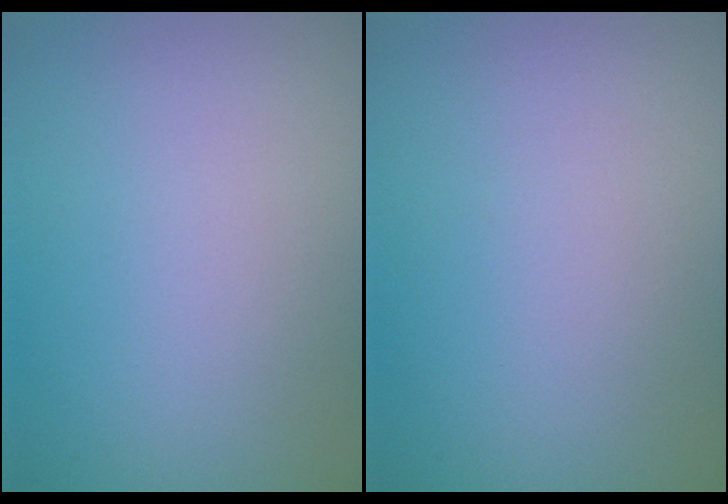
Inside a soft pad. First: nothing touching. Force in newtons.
{"total": 0.0}